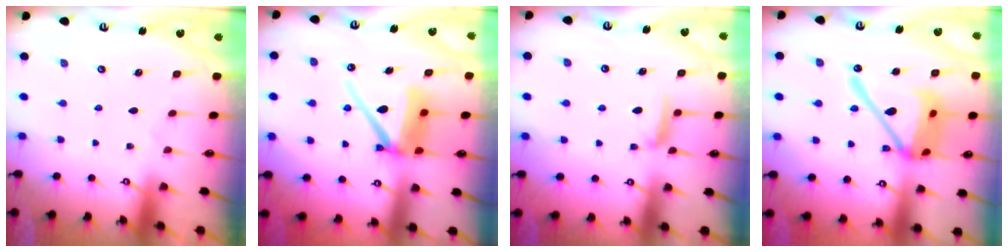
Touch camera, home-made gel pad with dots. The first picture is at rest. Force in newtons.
{"total": 11.6, "press": 11.5, "slide": 1.2}
{"total": 7.1, "press": 7.1, "slide": 0.7}
{"total": 19.0, "press": 18.9, "slide": 2.2}